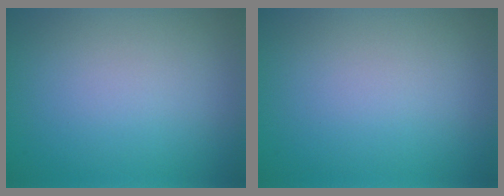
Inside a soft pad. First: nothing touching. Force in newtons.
{"total": 0.0}